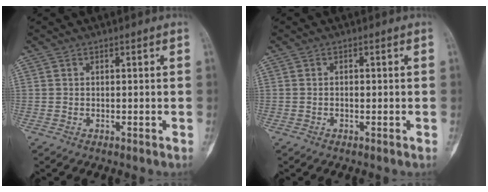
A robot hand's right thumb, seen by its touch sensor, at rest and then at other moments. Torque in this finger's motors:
{"motor_torque": [-0.21, 0.26, -0.13, 0.02, -0.07]}